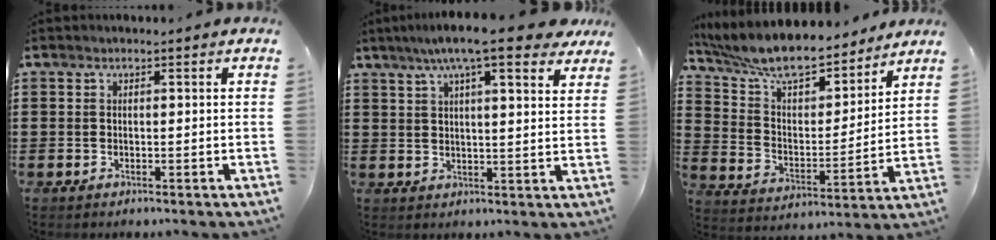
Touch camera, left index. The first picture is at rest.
{"total": 9.4, "force": [7.1, 1.2, 6.1], "torque": [-0.121, -0.009, 0.122]}
{"total": 9.6, "force": [8.6, 1.8, 3.7], "torque": [-0.109, -0.053, 0.151]}